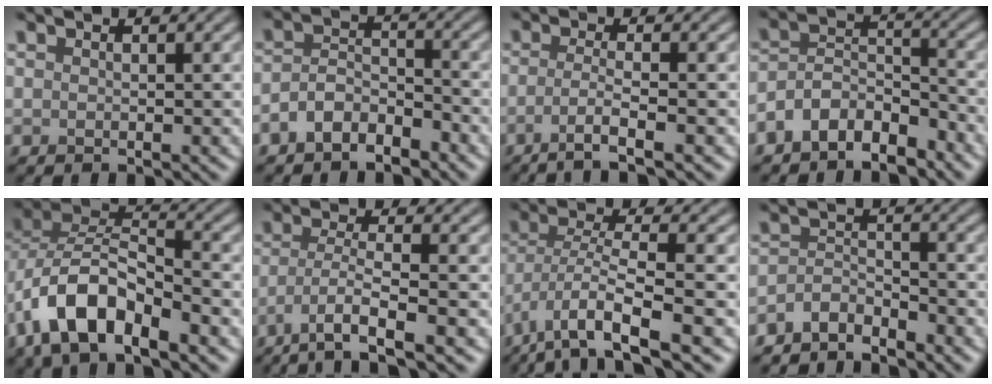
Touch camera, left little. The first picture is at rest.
{"total": 3.4, "force": [-2.3, 1.7, 1.7], "torque": [-0.035, 0.008, -0.051]}
{"total": 3.5, "force": [-1.7, 0.6, 3.0], "torque": [-0.043, -0.001, -0.048]}
{"total": 5.1, "force": [-3.5, 2.5, 2.7], "torque": [-0.046, 0.005, -0.076]}
{"total": 8.4, "force": [-4.2, 4.1, 6.0], "torque": [-0.113, 0.009, -0.087]}
{"total": 4.8, "force": [-2.7, 0.8, 3.9], "torque": [-0.064, -0.003, -0.058]}
{"total": 6.9, "force": [-3.9, 1.8, 5.5], "torque": [-0.102, -0.001, -0.076]}
{"total": 2.8, "force": [-2.6, 0.7, 0.6], "torque": [-0.014, 0.001, -0.059]}